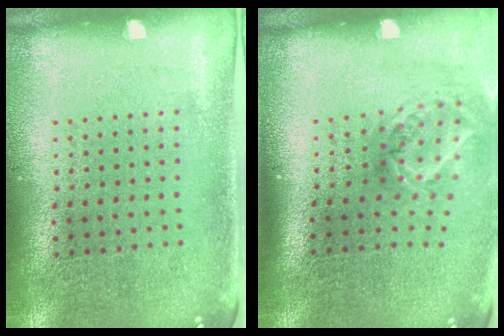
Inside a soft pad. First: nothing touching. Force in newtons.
{"total": 1.9, "press": 1.2, "slide": 1.5}